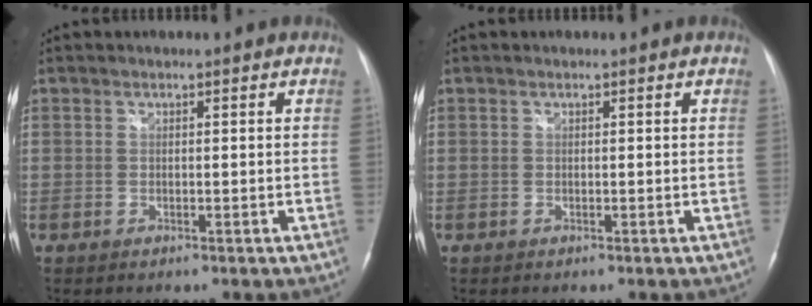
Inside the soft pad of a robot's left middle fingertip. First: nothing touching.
{"total": 0.0}